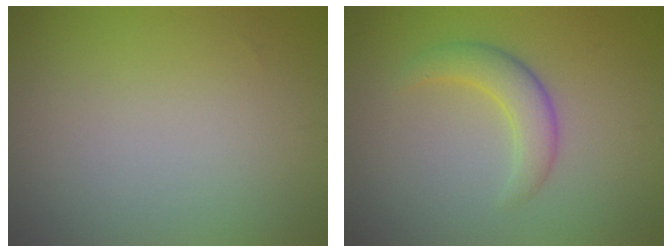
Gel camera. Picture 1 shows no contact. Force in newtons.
{"total": 2.9, "press": 2.9, "slide": 0.2}